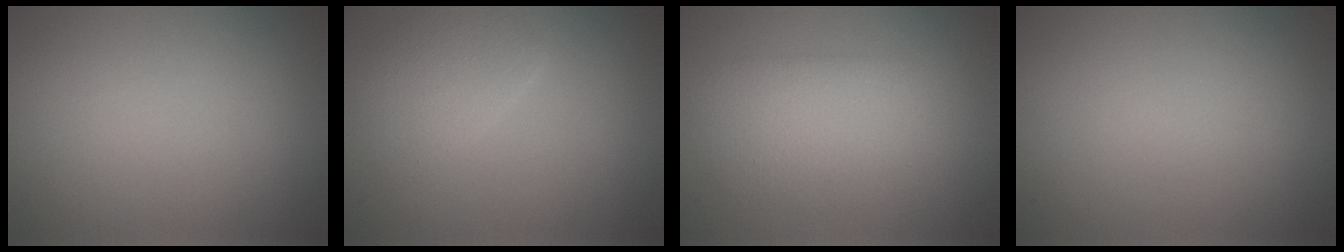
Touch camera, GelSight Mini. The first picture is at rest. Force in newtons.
{"total": 2.5, "press": 2.5, "slide": 0.1}
{"total": 3.6, "press": 3.6, "slide": 0.2}
{"total": 0.0}